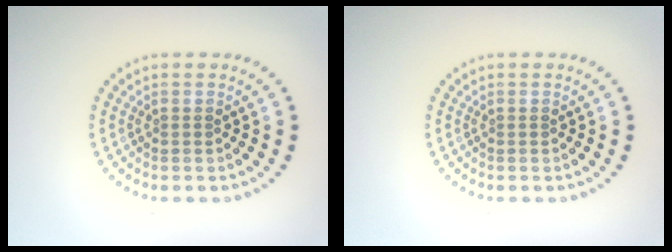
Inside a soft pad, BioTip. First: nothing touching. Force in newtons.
{"total": 0.0}